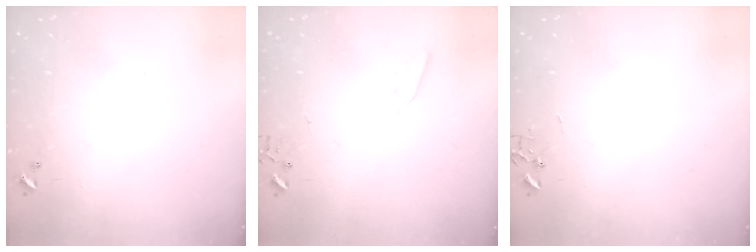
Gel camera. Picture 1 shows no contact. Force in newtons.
{"total": 2.5, "press": 2.5, "slide": 0.4}
{"total": 0.0}